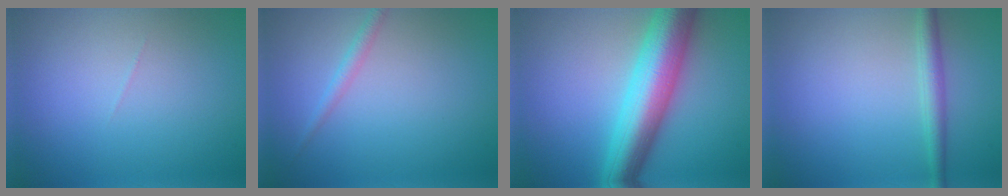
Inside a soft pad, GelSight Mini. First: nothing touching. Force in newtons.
{"total": 1.3, "press": 1.3, "slide": 0.0}
{"total": 9.2, "press": 9.2, "slide": 0.3}
{"total": 2.1, "press": 2.1, "slide": 0.0}